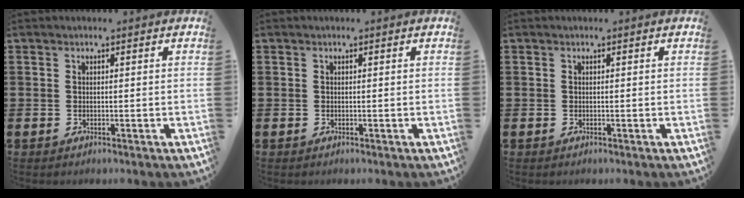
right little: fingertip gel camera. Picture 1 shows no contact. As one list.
[{"total": 0.0}, {"total": 0.0}]